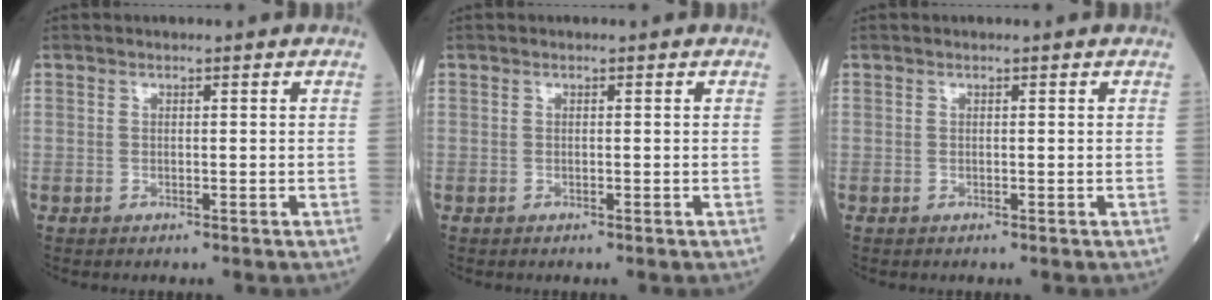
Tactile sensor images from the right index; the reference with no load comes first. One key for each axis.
{"total": 0.0}
{"total": 0.0}